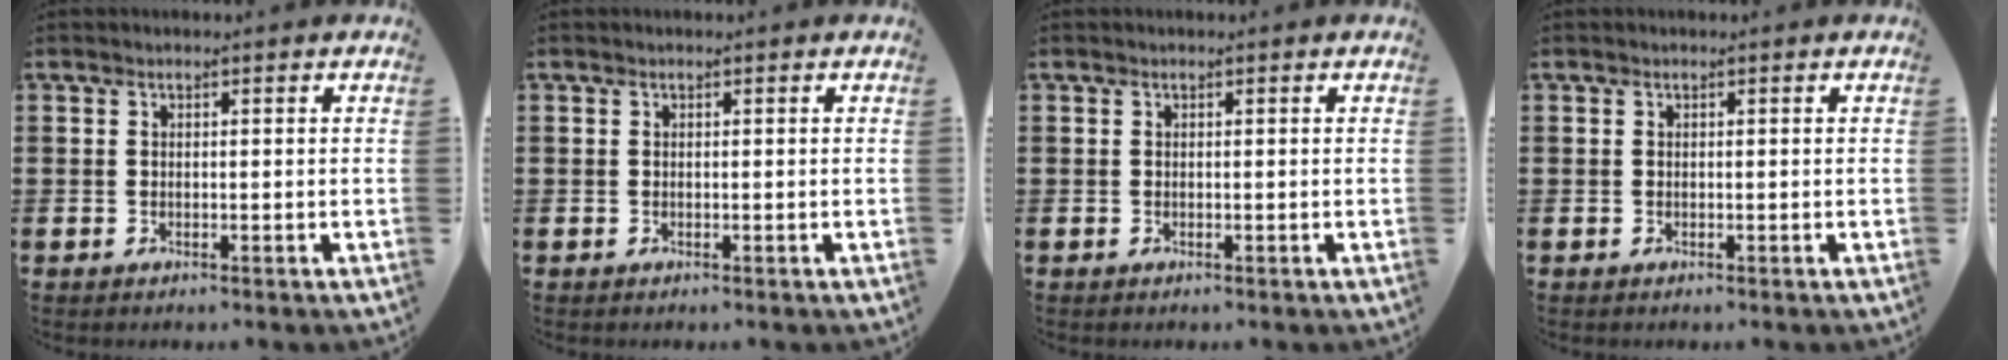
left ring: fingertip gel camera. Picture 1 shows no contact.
{"total": 0.0}
{"total": 0.0}
{"total": 0.0}